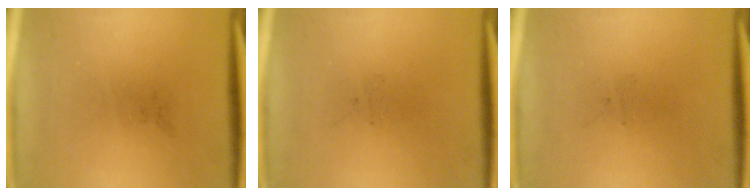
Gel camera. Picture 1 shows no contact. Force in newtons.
{"total": 0.0}
{"total": 0.0}